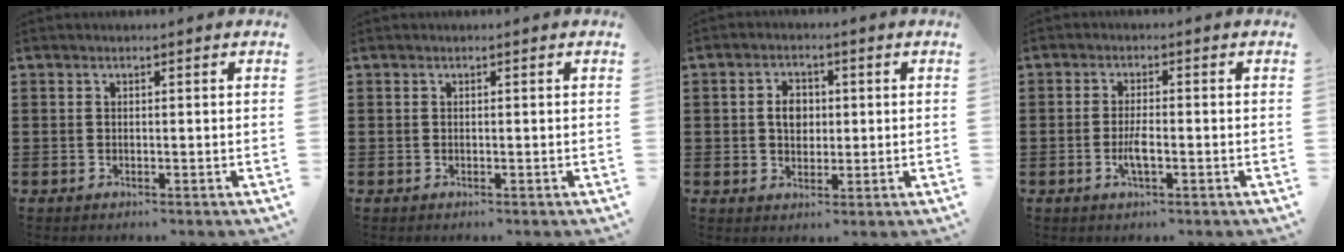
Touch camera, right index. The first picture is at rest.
{"total": 0.0}
{"total": 3.8, "force": [0.3, 2.8, 2.5], "torque": [-0.049, 0.010, 0.001]}
{"total": 3.2, "force": [-1.1, 0.8, 2.9], "torque": [-0.059, -0.002, -0.021]}